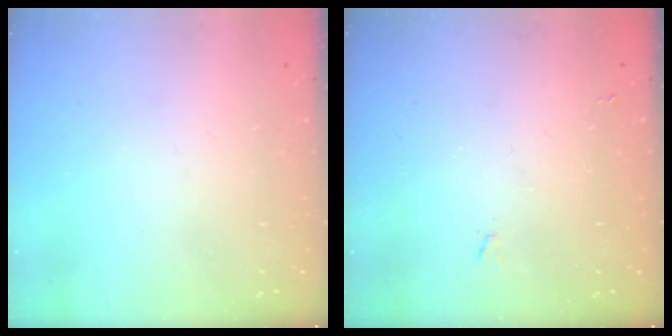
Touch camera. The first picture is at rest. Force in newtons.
{"total": 3.8, "press": 3.8, "slide": 0.6}